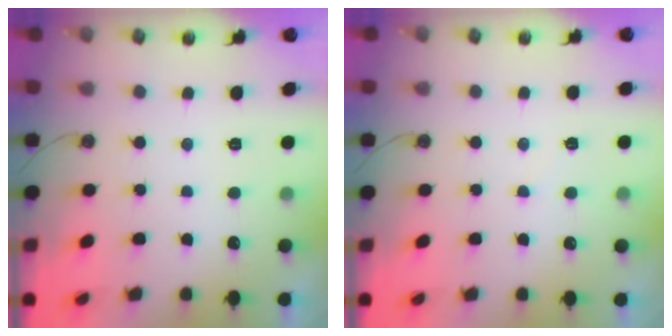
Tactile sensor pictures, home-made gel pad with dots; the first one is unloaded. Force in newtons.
{"total": 2.8, "press": 2.8, "slide": 0.3}